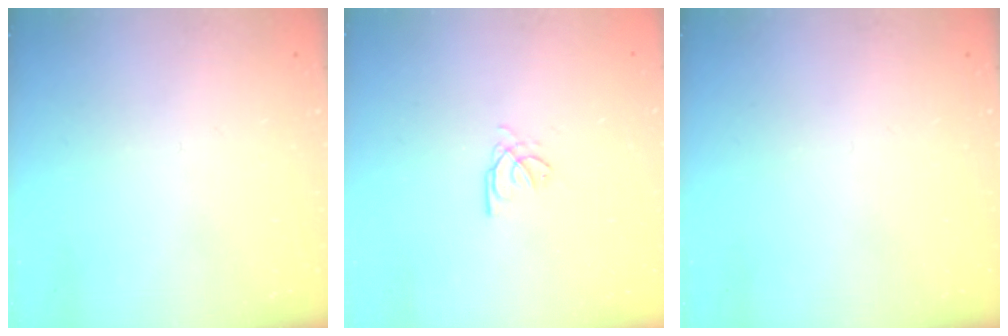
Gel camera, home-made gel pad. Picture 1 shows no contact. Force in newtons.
{"total": 2.7, "press": 2.7, "slide": 0.4}
{"total": 0.0}